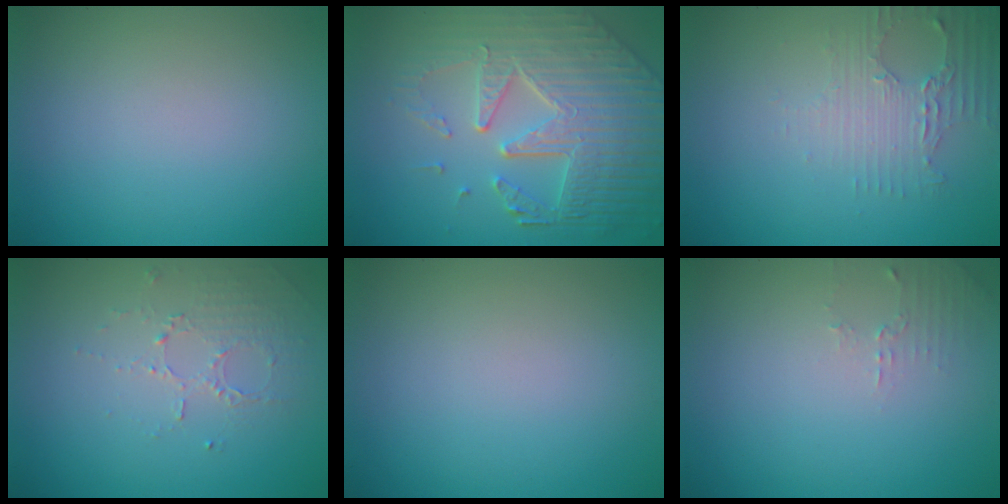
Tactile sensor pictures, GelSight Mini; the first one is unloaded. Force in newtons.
{"total": 8.5, "press": 5.9, "slide": 6.1}
{"total": 2.7, "press": 2.4, "slide": 1.3}
{"total": 1.6, "press": 1.0, "slide": 1.3}
{"total": 0.0}
{"total": 1.2, "press": 1.2, "slide": 0.4}